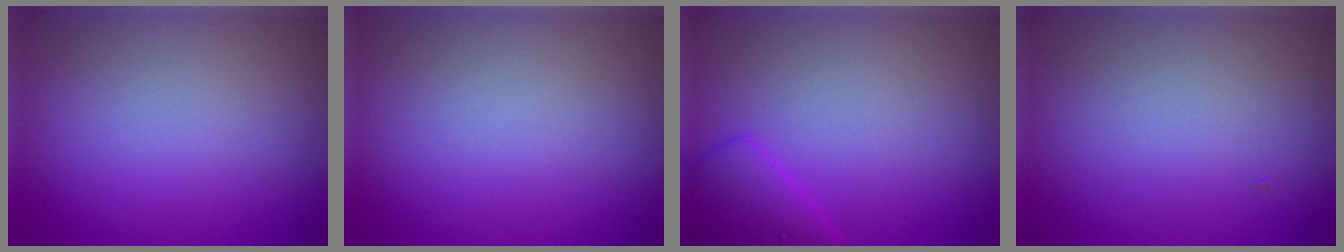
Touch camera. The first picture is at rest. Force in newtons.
{"total": 0.0}
{"total": 2.7, "press": 2.7, "slide": 0.2}
{"total": 0.0}